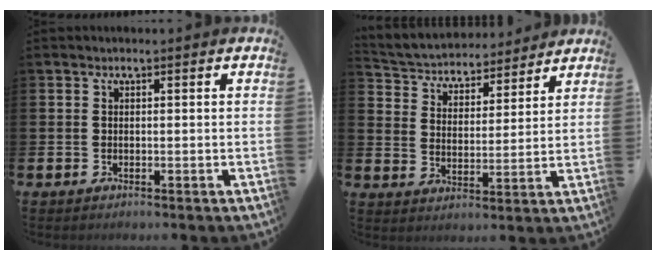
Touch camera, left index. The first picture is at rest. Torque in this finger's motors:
{"motor_torque": [1.13, -1.01, 0.56, 0.03]}